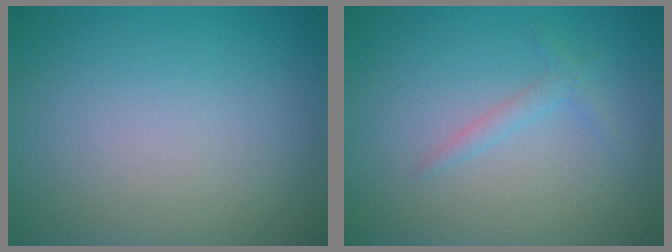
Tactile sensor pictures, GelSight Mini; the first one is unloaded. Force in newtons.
{"total": 1.1, "press": 1.1, "slide": 0.1}